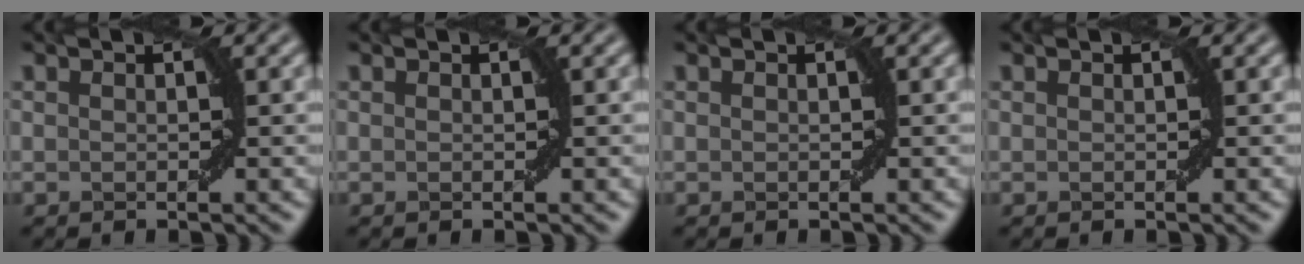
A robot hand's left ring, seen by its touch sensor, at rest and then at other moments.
{"total": 0.0}
{"total": 0.0}
{"total": 0.0}